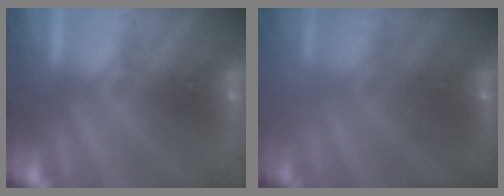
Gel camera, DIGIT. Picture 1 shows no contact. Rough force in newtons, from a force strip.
{"total": 2.0}